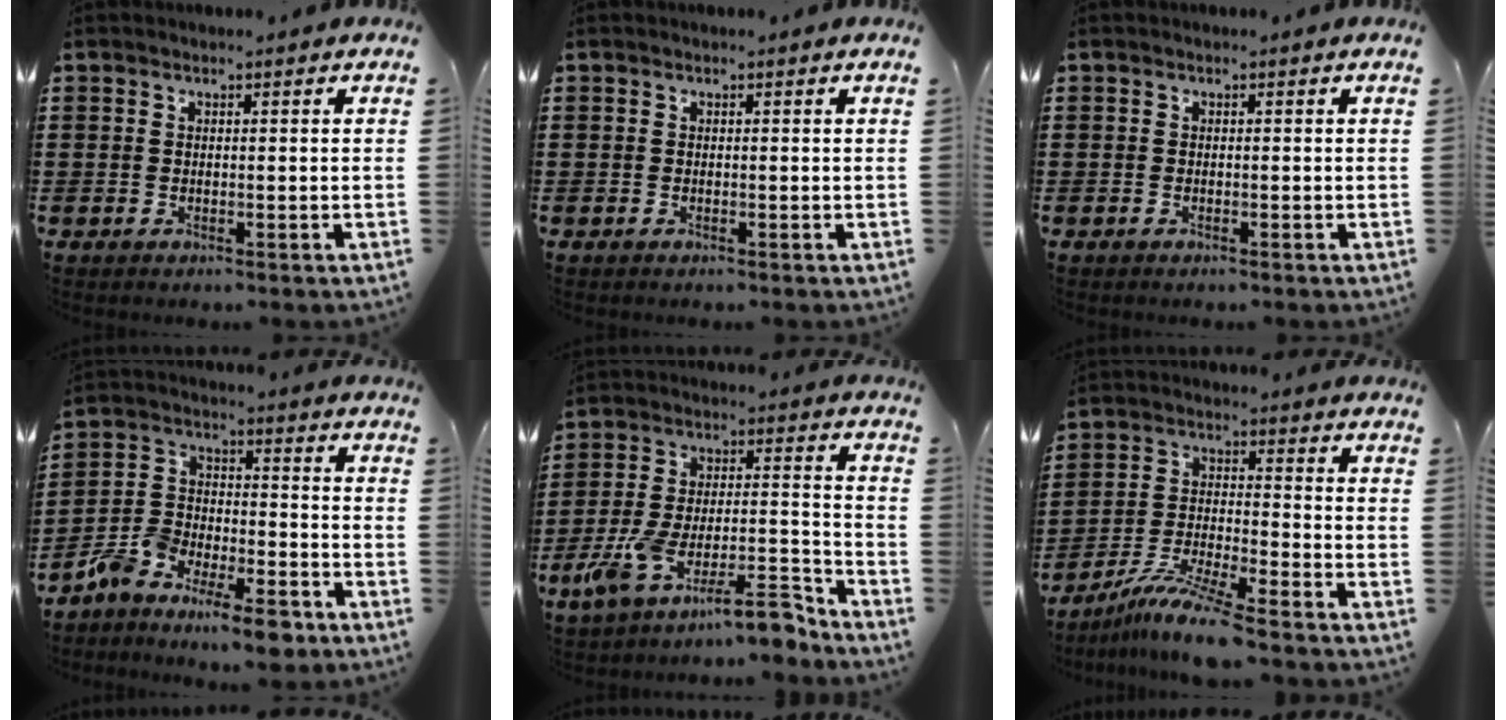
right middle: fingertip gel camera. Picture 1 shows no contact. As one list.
[{"total": 0.0}, {"total": 0.0}, {"total": 8.5, "force": [-7.9, 1.5, 2.9], "torque": [-0.059, 0.020, -0.153]}, {"total": 12.6, "force": [-10.1, 1.8, 7.3], "torque": [-0.129, 0.022, -0.191]}, {"total": 8.5, "force": [-7.3, -0.1, 4.4], "torque": [-0.082, -0.005, -0.141]}]